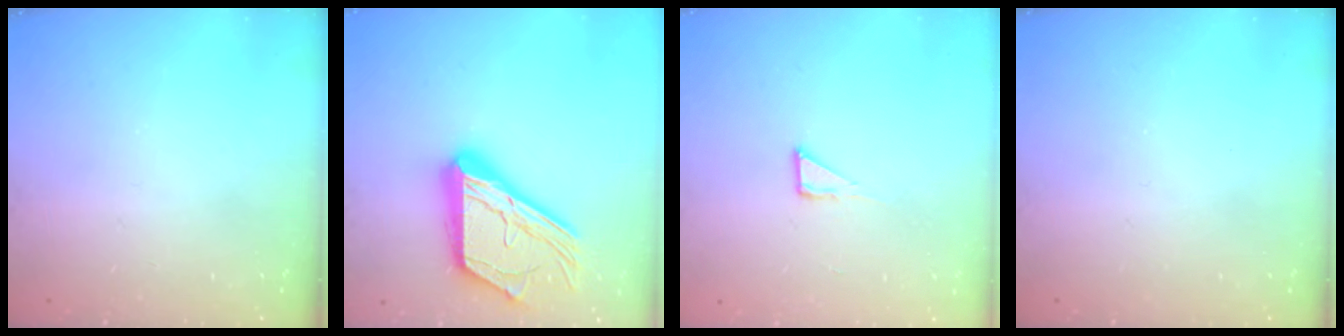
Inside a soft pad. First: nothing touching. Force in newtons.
{"total": 23.5, "press": 23.4, "slide": 2.1}
{"total": 3.6, "press": 3.6, "slide": 0.3}
{"total": 0.0}